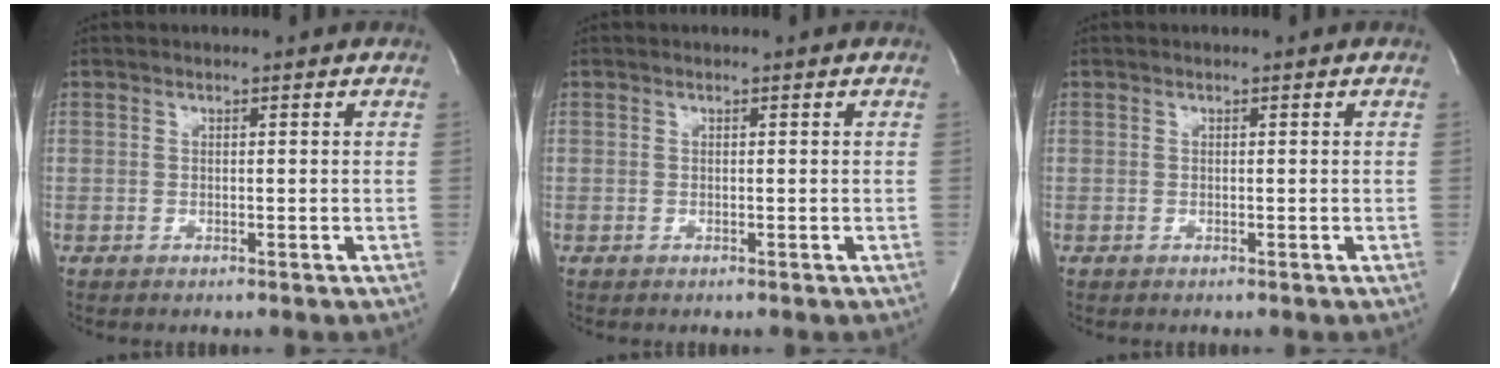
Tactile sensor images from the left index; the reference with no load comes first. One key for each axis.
{"total": 0.0}
{"total": 0.0}